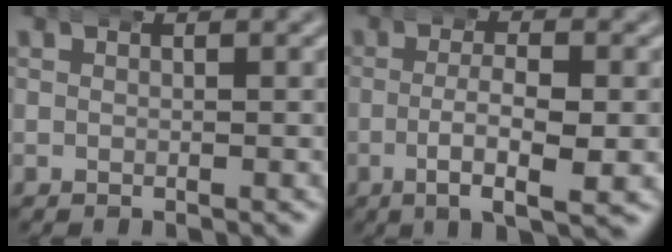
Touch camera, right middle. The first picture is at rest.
{"total": 5.5, "force": [-2.1, 1.0, 5.0], "torque": [-0.073, -0.009, -0.030]}